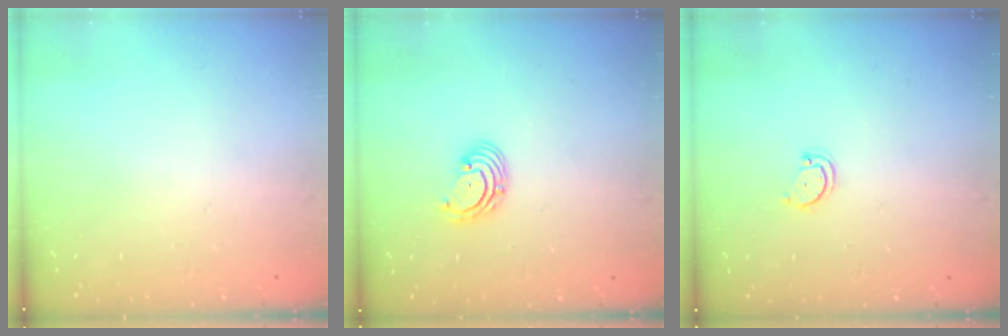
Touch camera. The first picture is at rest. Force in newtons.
{"total": 2.7, "press": 2.7, "slide": 0.1}
{"total": 2.8, "press": 2.8, "slide": 0.3}